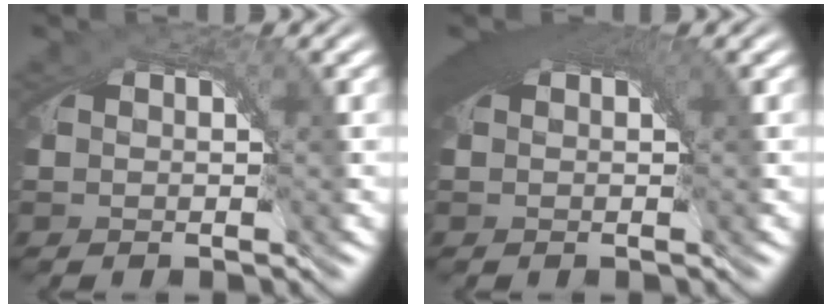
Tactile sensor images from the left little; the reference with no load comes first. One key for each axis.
{"total": 3.8, "fx": 1.3, "fy": 1.3, "fz": 3.4, "tx": -0.039, "ty": 0.008, "tz": 0.015}